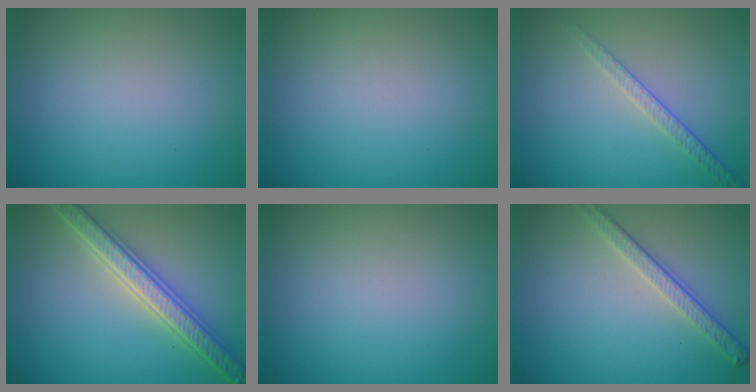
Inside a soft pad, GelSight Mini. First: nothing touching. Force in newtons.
{"total": 0.0}
{"total": 1.9, "press": 1.4, "slide": 1.3}
{"total": 5.6, "press": 5.4, "slide": 1.1}
{"total": 0.0}
{"total": 2.8, "press": 2.5, "slide": 1.2}